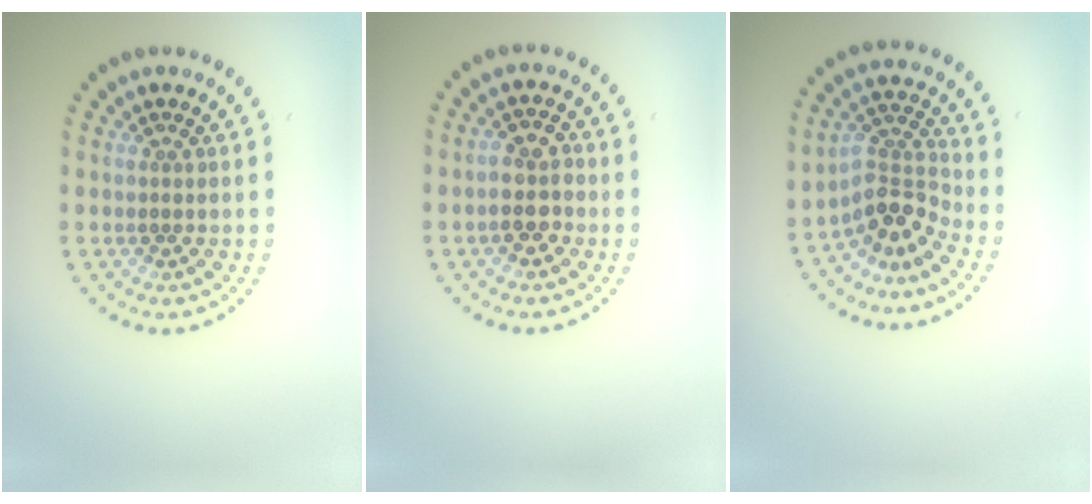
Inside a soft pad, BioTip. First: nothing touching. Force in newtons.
{"total": 2.7, "press": 2.6, "slide": 0.8}
{"total": 3.8, "press": 2.6, "slide": 2.8}